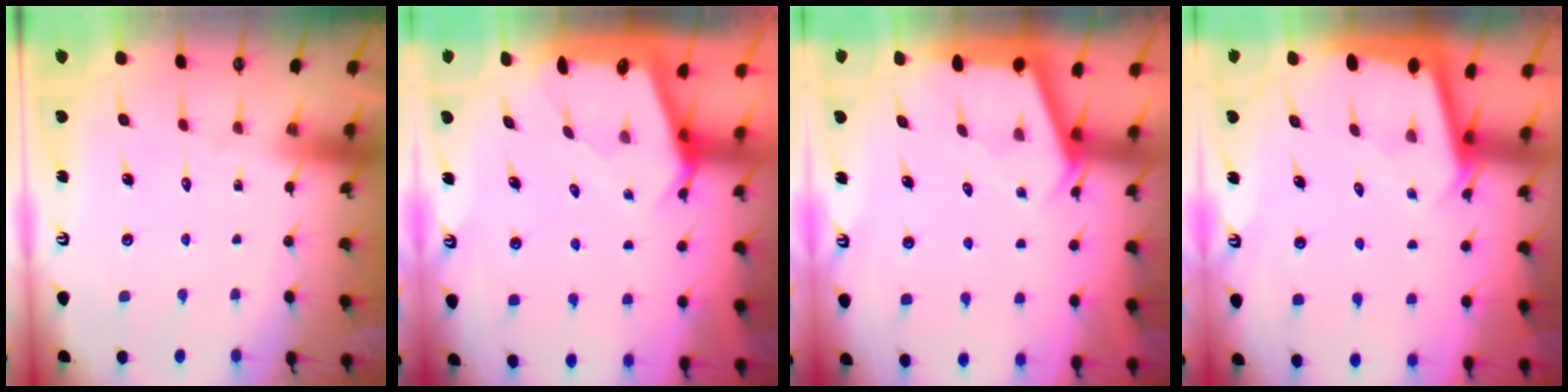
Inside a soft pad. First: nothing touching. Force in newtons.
{"total": 2.7, "press": 2.7, "slide": 0.1}
{"total": 2.8, "press": 2.8, "slide": 0.4}
{"total": 2.3, "press": 2.3, "slide": 0.1}